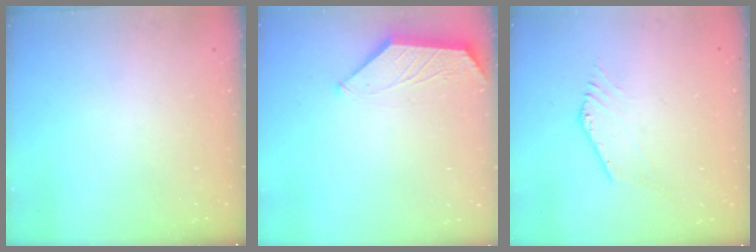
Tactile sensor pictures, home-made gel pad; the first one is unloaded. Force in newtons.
{"total": 1.1, "press": 1.0, "slide": 0.4}
{"total": 1.3, "press": 1.3, "slide": 0.1}